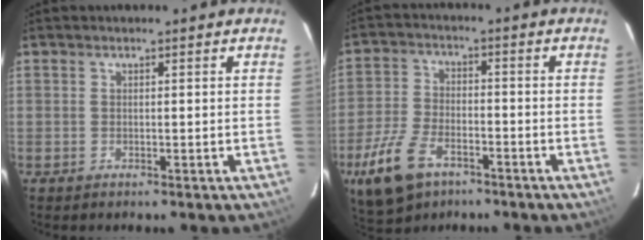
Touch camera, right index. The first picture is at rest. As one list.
[{"total": 11.9, "force": [-6.9, 6.4, 7.1], "torque": [-0.175, -0.013, -0.130]}]